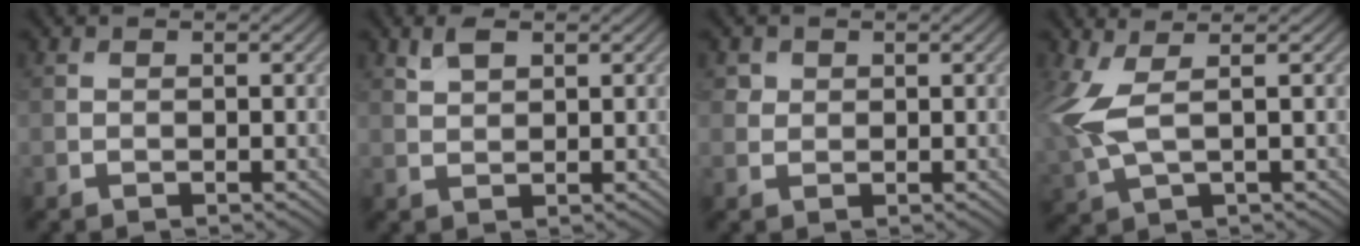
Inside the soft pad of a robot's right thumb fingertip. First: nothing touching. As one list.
[{"total": 2.3, "force": [1.4, 1.0, 1.4], "torque": [-0.033, 0.002, 0.030]}, {"total": 1.6, "force": [0.7, 1.4, 0.3], "torque": [-0.005, -0.008, 0.016]}, {"total": 6.5, "force": [1.2, 2.5, 5.9], "torque": [-0.158, 0.004, 0.022]}]